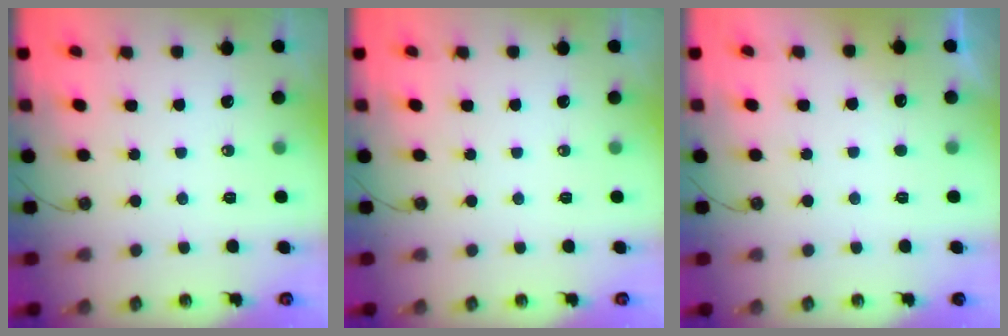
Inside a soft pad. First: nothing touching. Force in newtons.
{"total": 0.0}
{"total": 2.6, "press": 2.4, "slide": 1.0}